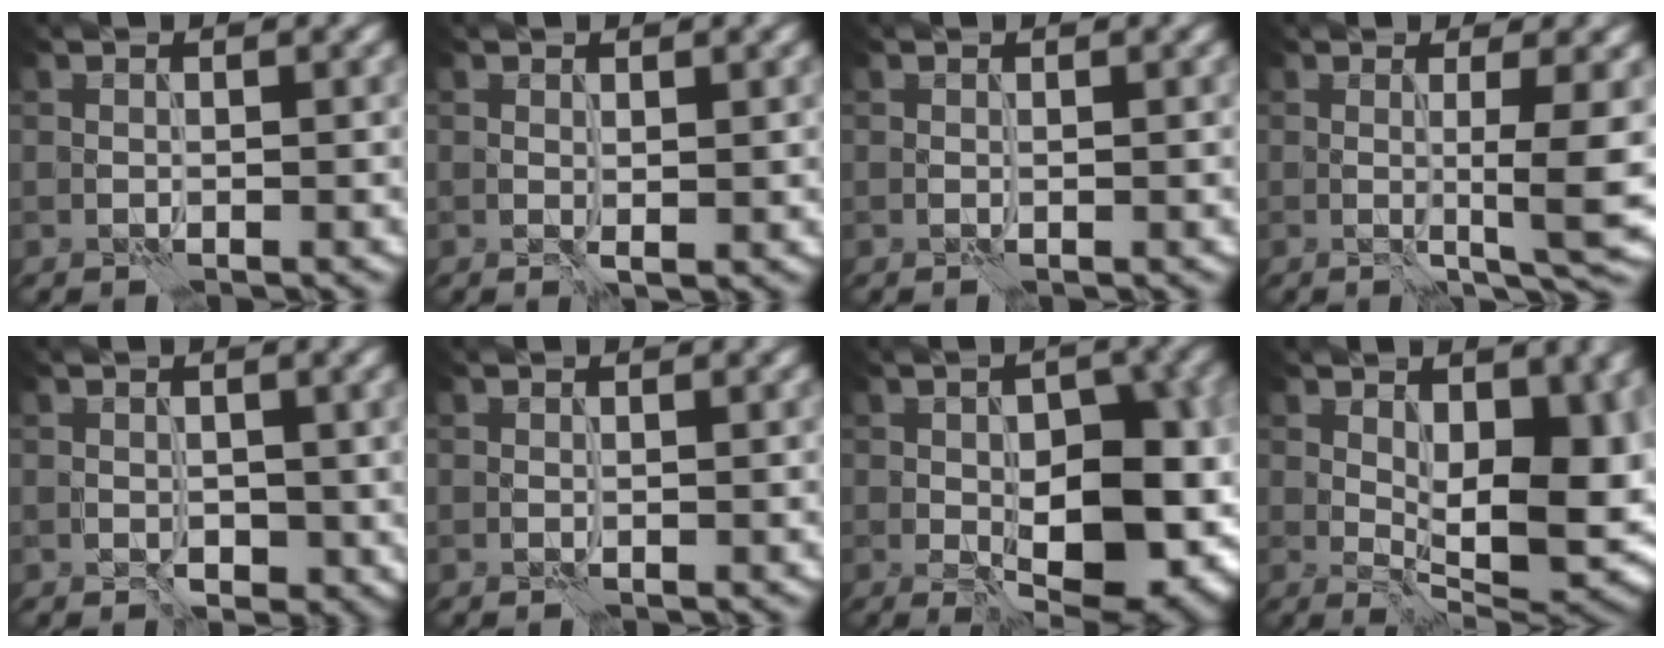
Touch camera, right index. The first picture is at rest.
{"total": 0.9, "force": [0.2, 0.2, 0.9], "torque": [-0.015, -0.002, 0.007]}
{"total": 0.0}
{"total": 4.9, "force": [-0.1, 0.3, 4.9], "torque": [-0.071, -0.006, 0.000]}
{"total": 1.9, "force": [-0.3, 1.4, 1.3], "torque": [-0.016, -0.006, -0.002]}
{"total": 0.0}
{"total": 11.0, "force": [-2.1, 5.5, 9.3], "torque": [-0.118, -0.001, -0.030]}
{"total": 12.0, "force": [1.2, 5.7, 10.4], "torque": [-0.144, -0.006, 0.027]}